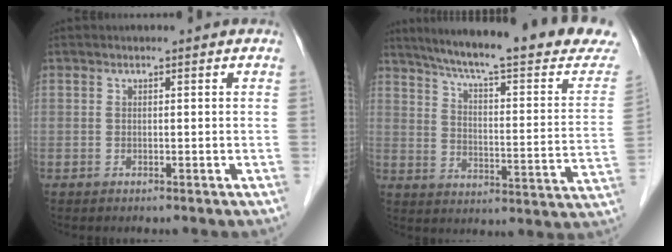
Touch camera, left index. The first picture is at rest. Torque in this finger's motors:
{"motor_torque": [-0.77, -0.96, 0.27, 0.08]}